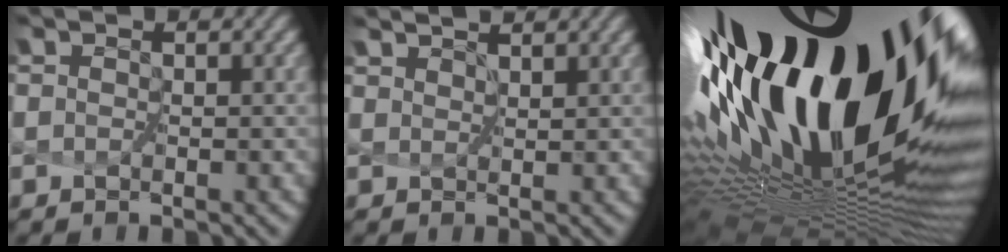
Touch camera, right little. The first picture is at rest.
{"total": 2.6, "force": [2.3, 0.5, 1.0], "torque": [-0.035, 0.005, 0.042]}
{"total": 21.2, "force": [5.4, 8.0, 18.9], "torque": [-0.310, -0.004, 0.094]}